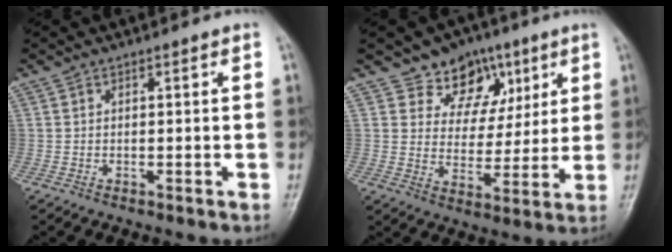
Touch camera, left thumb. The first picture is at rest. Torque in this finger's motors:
{"motor_torque": [0.09, 0.18, 0.57, -0.47, -0.03]}